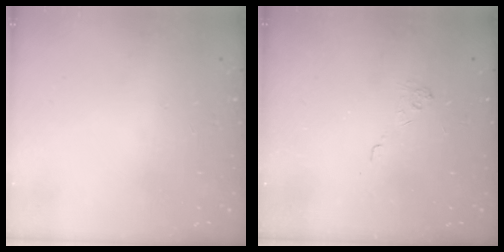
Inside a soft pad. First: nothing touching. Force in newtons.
{"total": 2.1, "press": 1.5, "slide": 1.4}